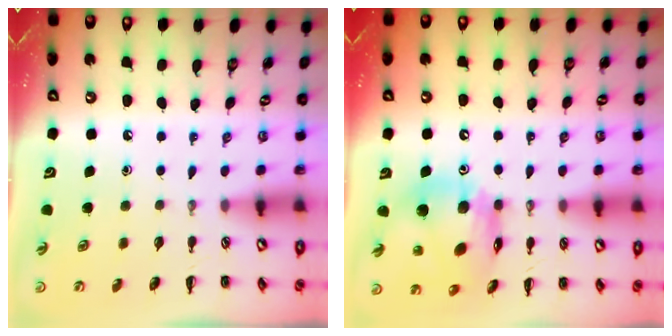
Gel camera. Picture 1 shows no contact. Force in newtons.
{"total": 15.1, "press": 14.7, "slide": 3.6}